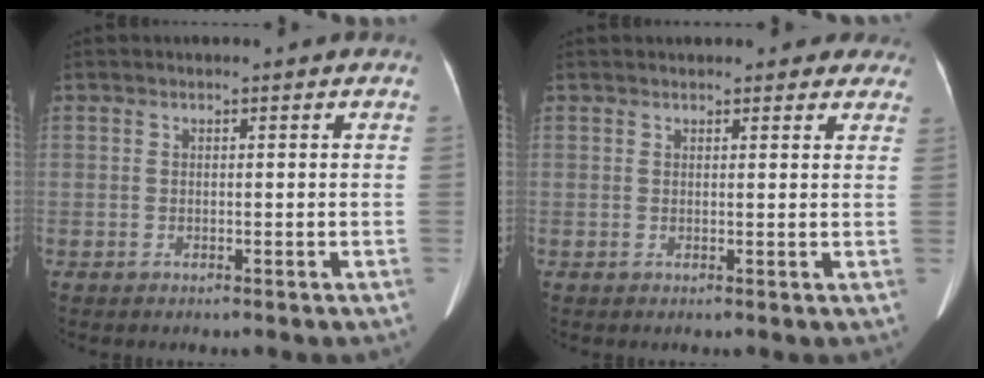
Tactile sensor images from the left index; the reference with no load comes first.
{"total": 6.9, "force": [6.0, 2.4, 2.2], "torque": [-0.004, 0.017, 0.061]}